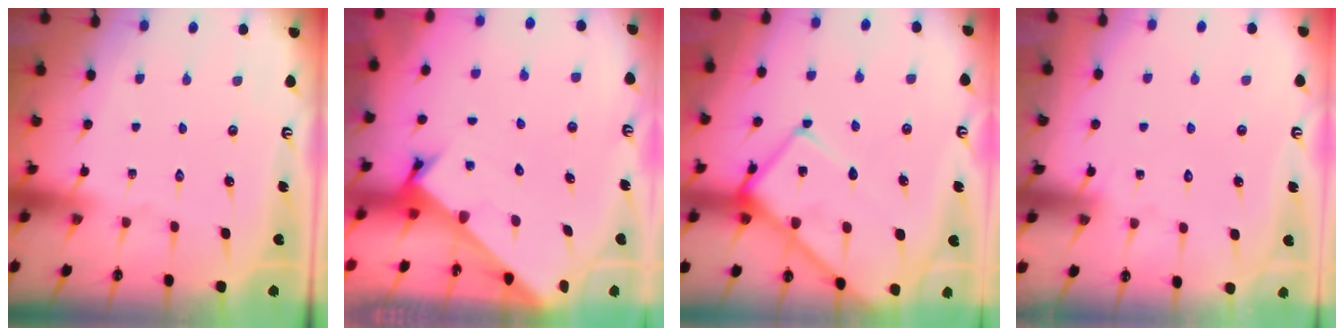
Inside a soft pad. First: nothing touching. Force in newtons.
{"total": 2.3, "press": 2.3, "slide": 0.2}
{"total": 13.1, "press": 13.0, "slide": 1.3}
{"total": 5.5, "press": 5.5, "slide": 0.4}